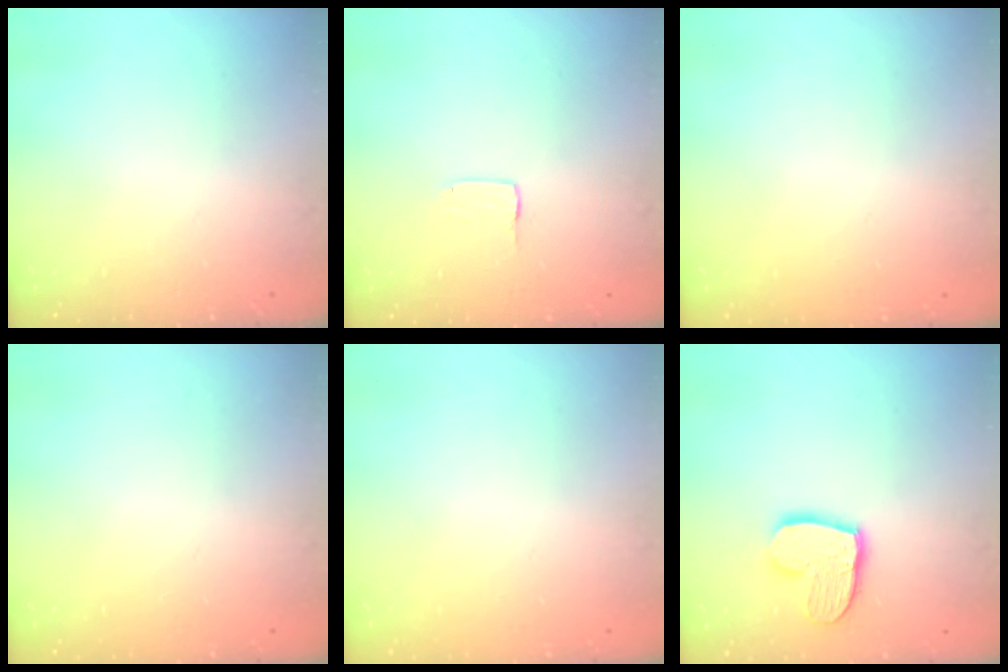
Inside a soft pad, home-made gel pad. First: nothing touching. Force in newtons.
{"total": 1.0, "press": 1.0, "slide": 0.1}
{"total": 0.0}
{"total": 0.0}
{"total": 0.0}
{"total": 12.2, "press": 12.2, "slide": 1.0}